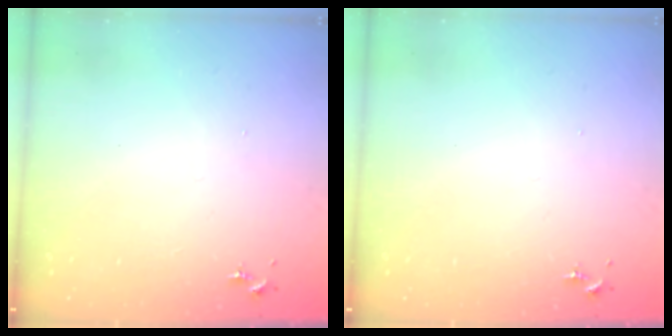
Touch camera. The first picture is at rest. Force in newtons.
{"total": 0.0}